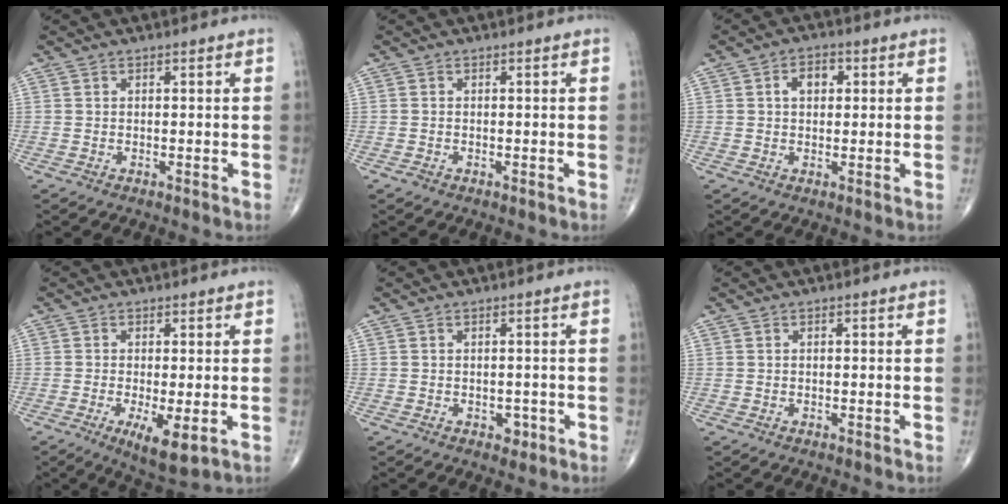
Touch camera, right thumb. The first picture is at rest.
{"total": 0.6, "force": [-0.4, 0.3, 0.2], "torque": [-0.005, -0.001, -0.010]}
{"total": 4.1, "force": [1.0, 2.8, 2.9], "torque": [-0.035, 0.008, 0.012]}
{"total": 6.8, "force": [-2.1, 1.9, 6.2], "torque": [-0.106, -0.020, -0.030]}
{"total": 1.7, "force": [-0.8, 1.2, 0.9], "torque": [-0.002, 0.002, -0.008]}
{"total": 0.0}